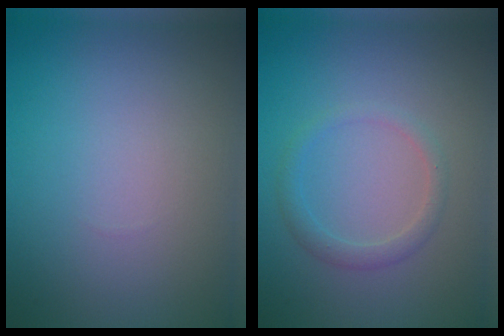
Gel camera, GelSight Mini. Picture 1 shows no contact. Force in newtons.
{"total": 1.6, "press": 1.6, "slide": 0.1}